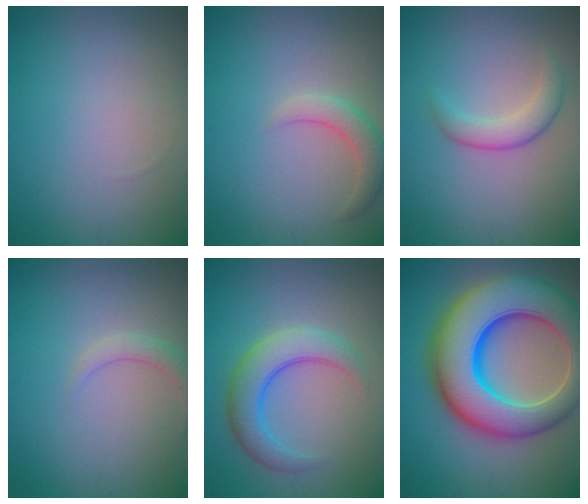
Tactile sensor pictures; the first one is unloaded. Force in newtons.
{"total": 2.5, "press": 2.5, "slide": 0.2}
{"total": 2.7, "press": 2.7, "slide": 0.1}
{"total": 1.5, "press": 1.5, "slide": 0.1}
{"total": 4.8, "press": 4.8, "slide": 0.2}
{"total": 13.9, "press": 13.8, "slide": 0.5}